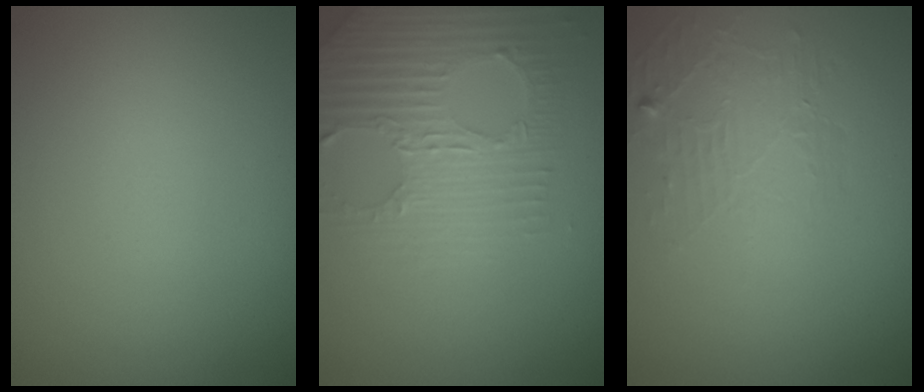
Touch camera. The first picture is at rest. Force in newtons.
{"total": 3.1, "press": 3.0, "slide": 0.6}
{"total": 1.9, "press": 0.6, "slide": 1.8}